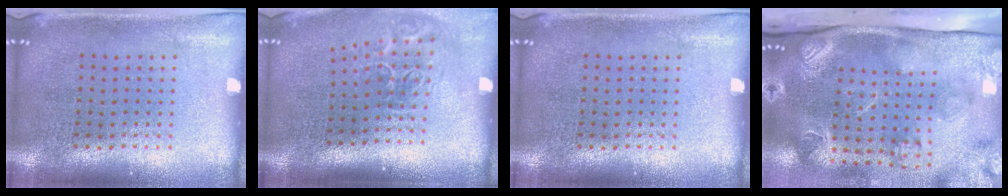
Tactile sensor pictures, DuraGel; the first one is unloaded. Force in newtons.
{"total": 2.0, "press": 1.2, "slide": 1.6}
{"total": 0.0}
{"total": 4.4, "press": 3.2, "slide": 3.1}